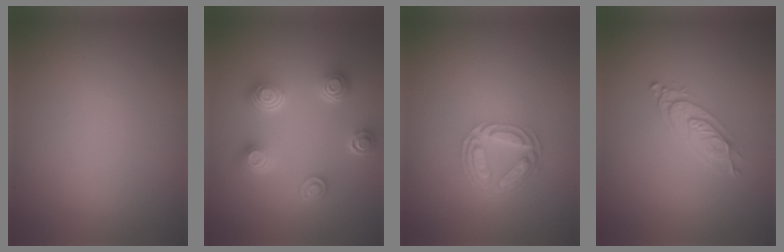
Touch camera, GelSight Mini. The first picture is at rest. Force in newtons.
{"total": 4.6, "press": 3.6, "slide": 2.9}
{"total": 4.3, "press": 3.2, "slide": 2.8}
{"total": 2.7, "press": 2.1, "slide": 1.7}